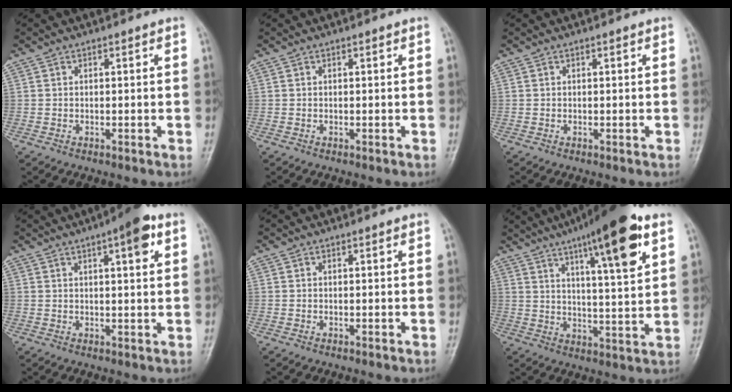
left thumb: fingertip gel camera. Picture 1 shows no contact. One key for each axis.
{"total": 0.0}
{"total": 0.0}
{"total": 6.6, "fx": 3.0, "fy": 1.7, "fz": 5.6, "tx": -0.072, "ty": 0.000, "tz": 0.037}
{"total": 0.0}
{"total": 17.7, "fx": 9.2, "fy": 3.5, "fz": 14.7, "tx": -0.212, "ty": -0.026, "tz": 0.139}